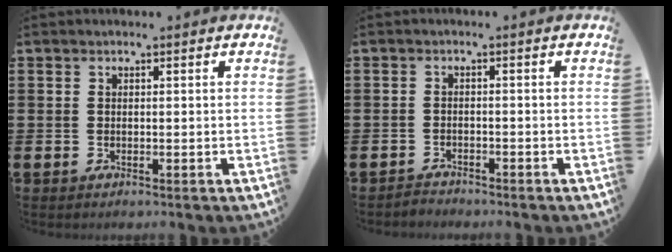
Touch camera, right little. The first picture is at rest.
{"total": 1.3, "force": [-1.3, 0.1, -0.2], "torque": [0.000, 0.005, -0.029]}